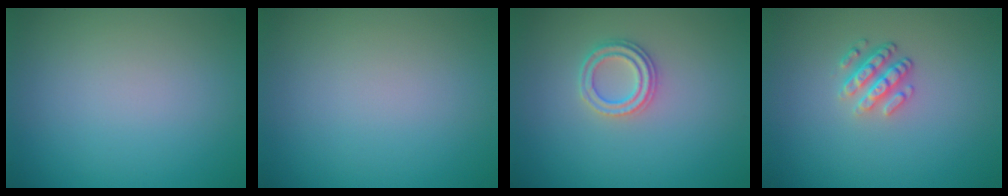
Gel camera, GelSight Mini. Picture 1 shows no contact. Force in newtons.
{"total": 0.0}
{"total": 2.3, "press": 2.1, "slide": 0.8}
{"total": 2.8, "press": 2.3, "slide": 1.5}